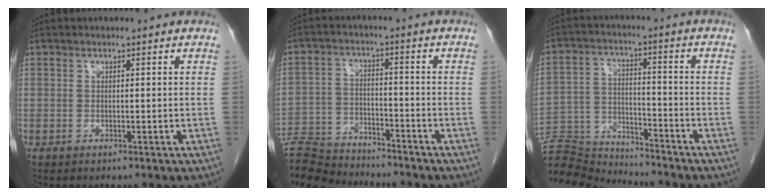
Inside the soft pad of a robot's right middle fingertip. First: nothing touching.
{"total": 12.0, "force": [-11.5, 1.9, 2.9], "torque": [-0.050, 0.002, -0.193]}
{"total": 11.9, "force": [-11.9, 0.5, 1.1], "torque": [-0.012, 0.016, -0.212]}